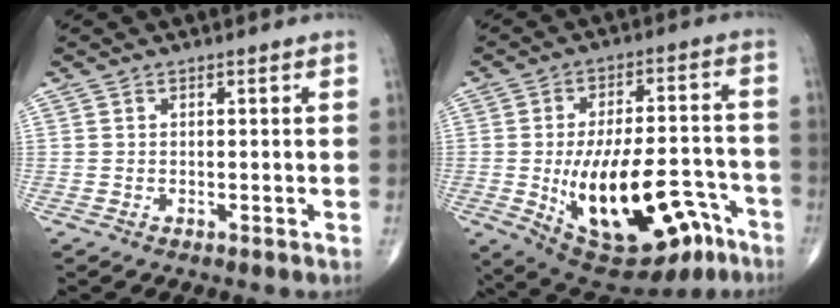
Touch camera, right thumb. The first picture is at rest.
{"total": 22.6, "force": [-8.7, 10.8, 17.8], "torque": [-0.269, 0.038, -0.111]}